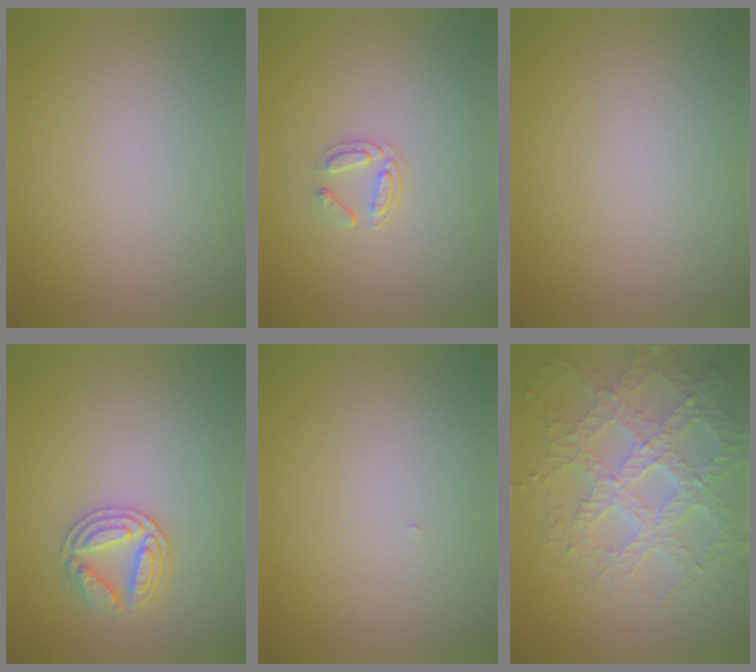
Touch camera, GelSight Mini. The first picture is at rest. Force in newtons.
{"total": 1.6, "press": 1.0, "slide": 1.2}
{"total": 0.0}
{"total": 3.0, "press": 3.0, "slide": 0.4}
{"total": 0.0}
{"total": 7.1, "press": 5.1, "slide": 4.9}